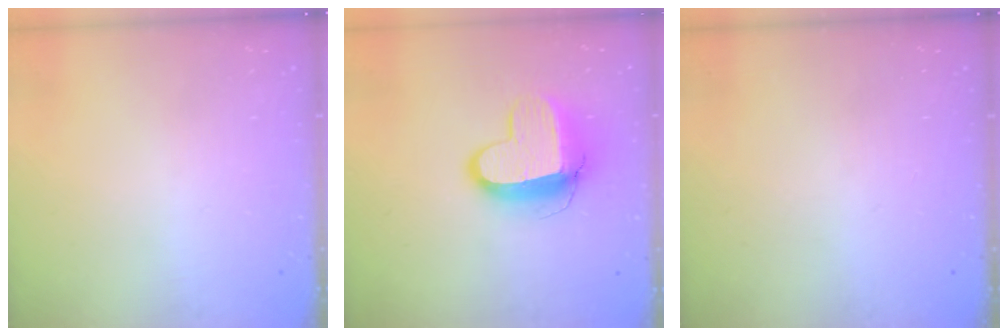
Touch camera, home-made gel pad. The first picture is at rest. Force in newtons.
{"total": 12.4, "press": 12.3, "slide": 1.3}
{"total": 0.0}